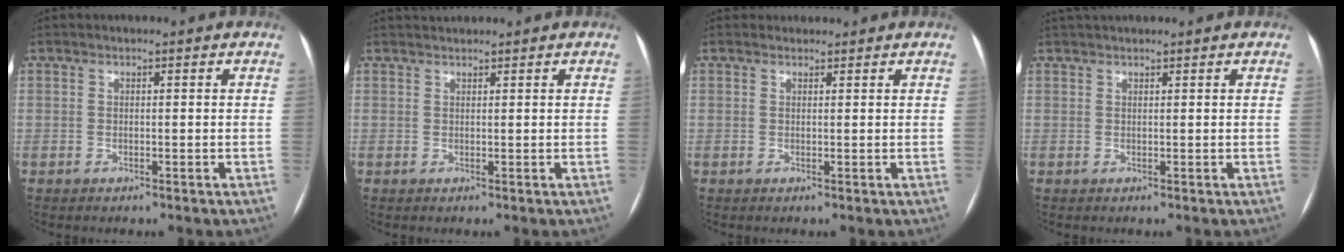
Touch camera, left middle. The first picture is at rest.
{"total": 1.5, "force": [1.5, 0.0, 0.1], "torque": [-0.004, 0.020, 0.032]}
{"total": 1.1, "force": [1.0, 0.5, -0.2], "torque": [-0.001, 0.011, 0.015]}
{"total": 3.3, "force": [3.0, 0.5, 1.3], "torque": [-0.017, 0.036, 0.051]}